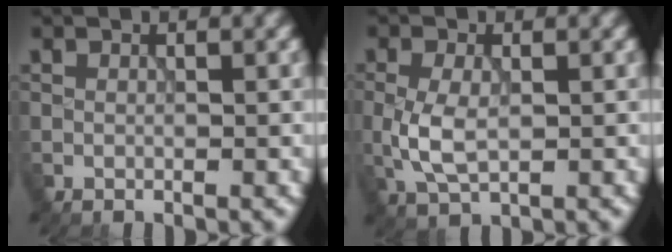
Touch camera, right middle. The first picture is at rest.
{"total": 3.6, "force": [-0.4, 2.0, 3.0], "torque": [-0.073, -0.004, -0.006]}